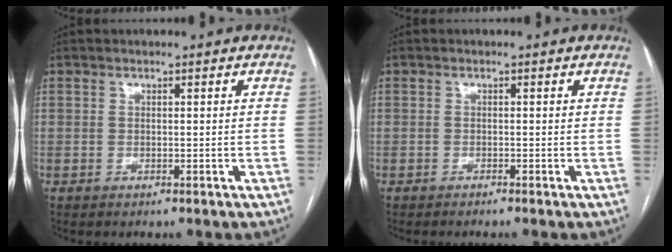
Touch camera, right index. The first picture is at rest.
{"total": 0.6, "force": [-0.5, -0.3, 0.2], "torque": [-0.003, 0.002, -0.012]}